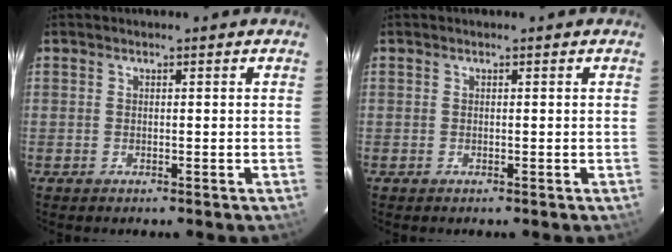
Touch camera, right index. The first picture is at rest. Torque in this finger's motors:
{"motor_torque": [0.00, 0.00, 0.00, 0.00]}